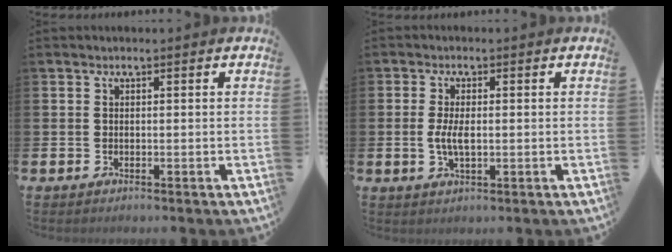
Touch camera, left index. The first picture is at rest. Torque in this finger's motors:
{"motor_torque": [0.84, 0.47, 0.10, 0.09]}